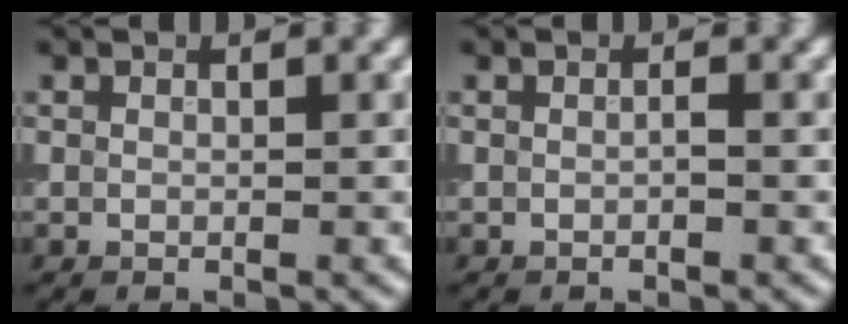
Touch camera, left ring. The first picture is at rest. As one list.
[{"total": 0.0}]